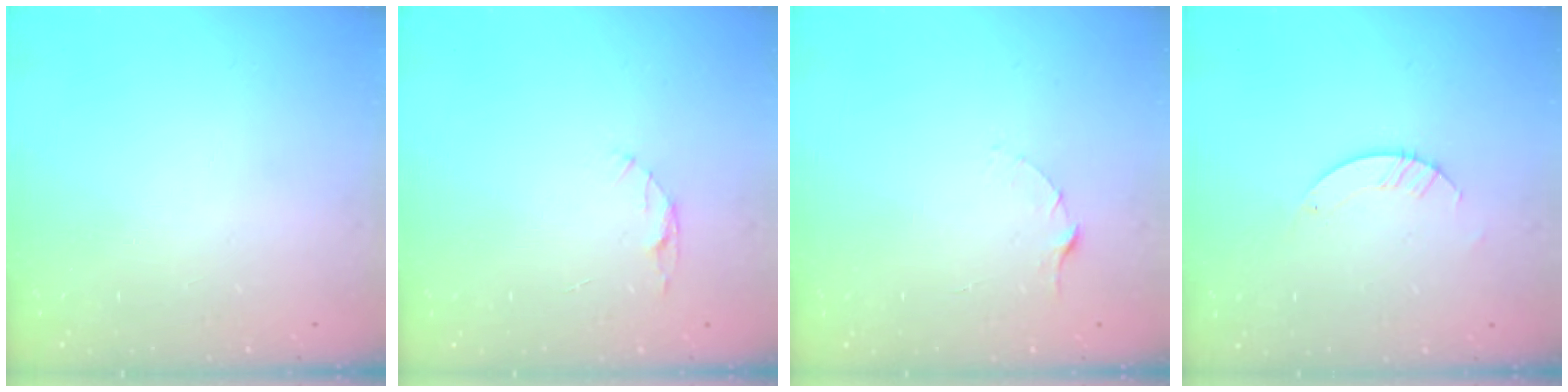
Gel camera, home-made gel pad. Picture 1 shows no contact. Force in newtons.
{"total": 4.3, "press": 4.3, "slide": 0.5}
{"total": 2.5, "press": 2.5, "slide": 0.3}
{"total": 3.2, "press": 3.2, "slide": 0.3}